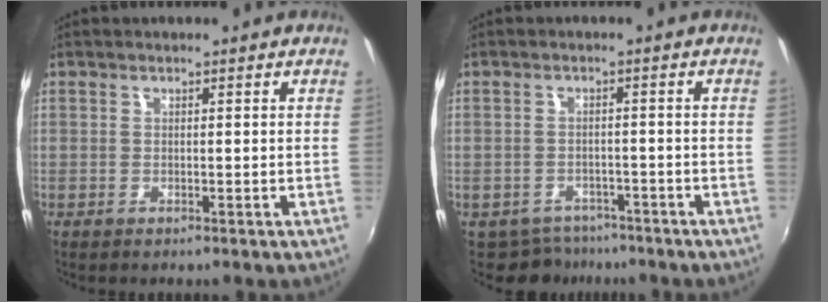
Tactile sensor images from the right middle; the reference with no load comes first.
{"total": 5.6, "force": [-4.5, 3.2, 0.5], "torque": [-0.020, 0.002, -0.067]}